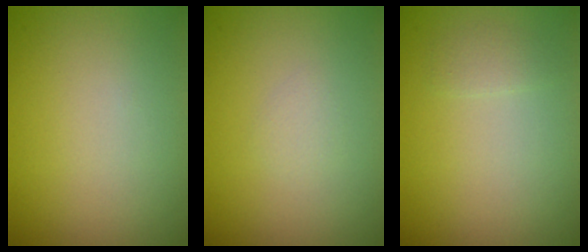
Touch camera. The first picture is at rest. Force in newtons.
{"total": 0.6, "press": 0.6, "slide": 0.1}
{"total": 0.9, "press": 0.9, "slide": 0.0}